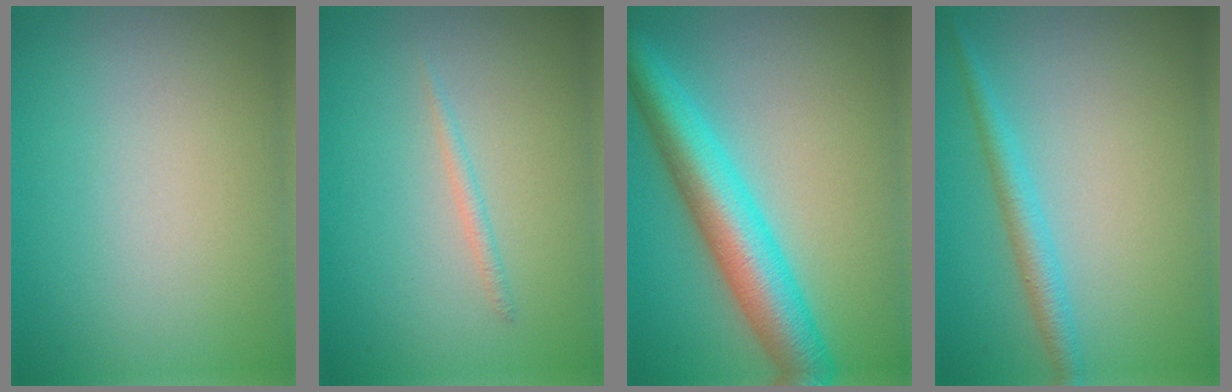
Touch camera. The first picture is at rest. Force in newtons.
{"total": 0.9, "press": 0.9, "slide": 0.1}
{"total": 7.5, "press": 7.5, "slide": 0.1}
{"total": 2.3, "press": 2.3, "slide": 0.1}